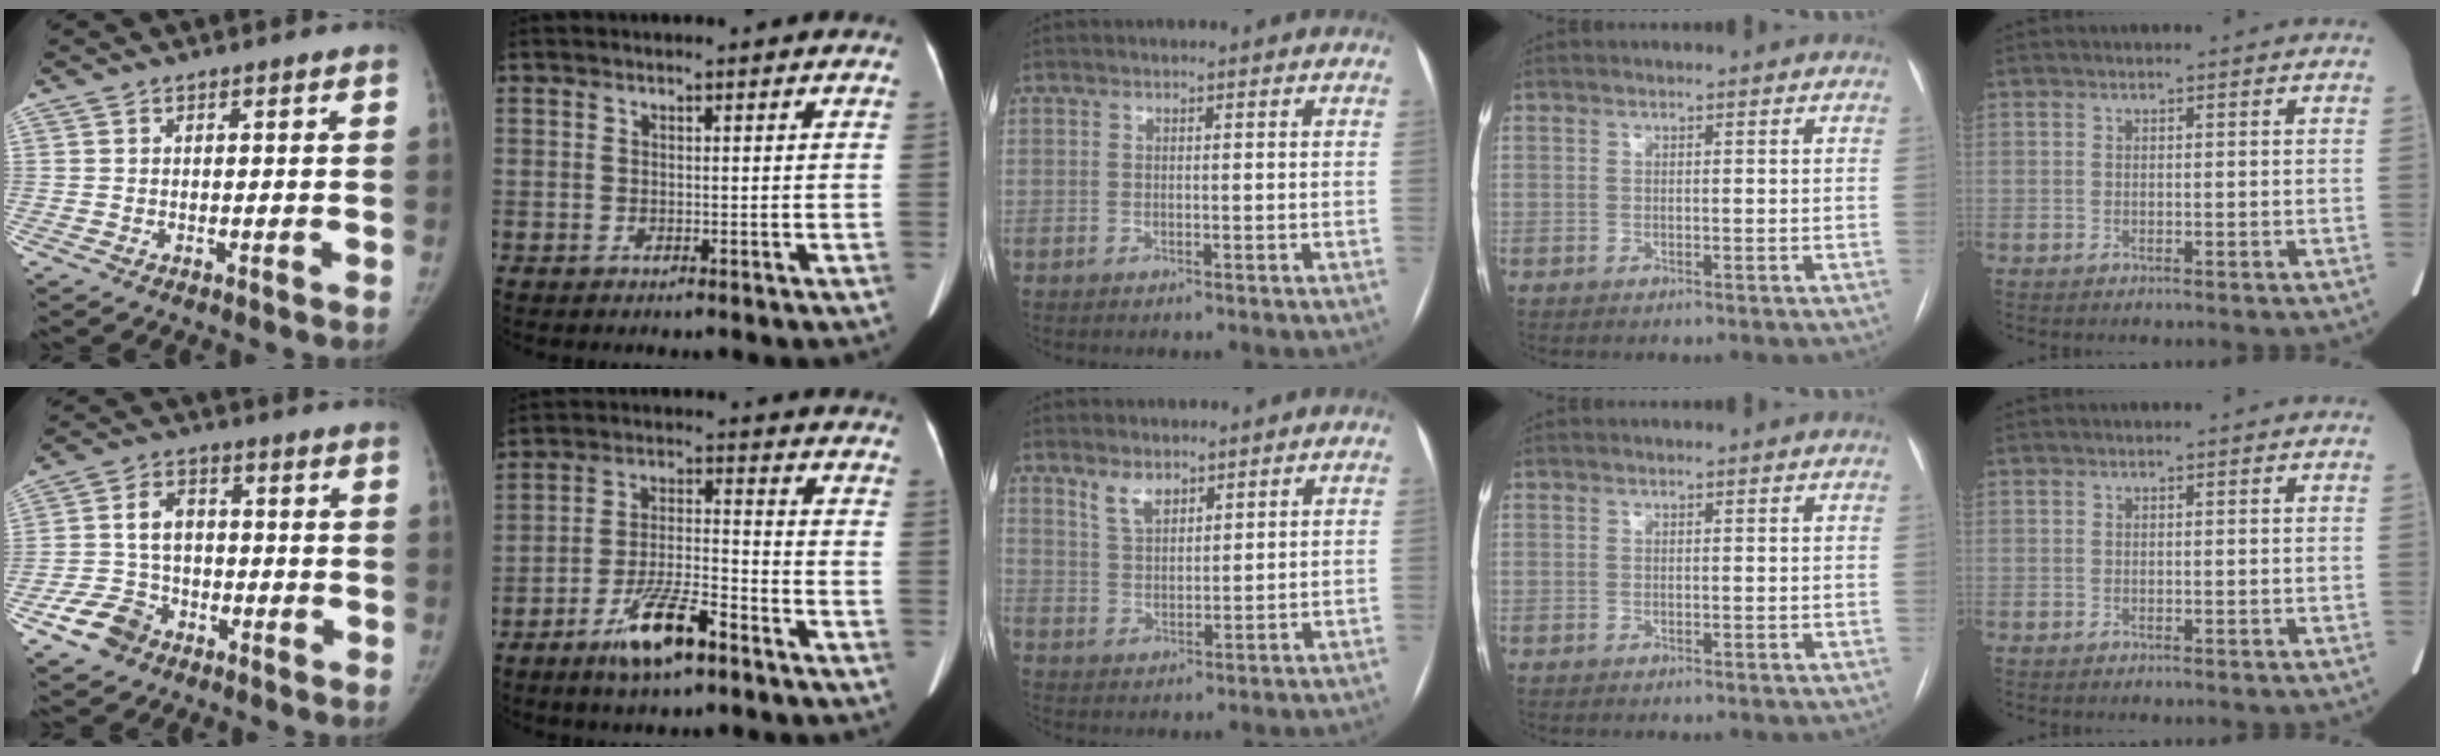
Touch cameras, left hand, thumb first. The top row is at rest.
{"thumb": {"total": 9.3, "force": [-4.6, 7.2, 3.6], "torque": [-0.050, 0.026, -0.086]}, "index": {"total": 9.7, "force": [-6.2, 2.0, 7.2], "torque": [-0.140, -0.006, -0.111]}, "middle": {"total": 4.3, "force": [3.4, 2.0, 1.6], "torque": [-0.035, 0.001, 0.073]}}